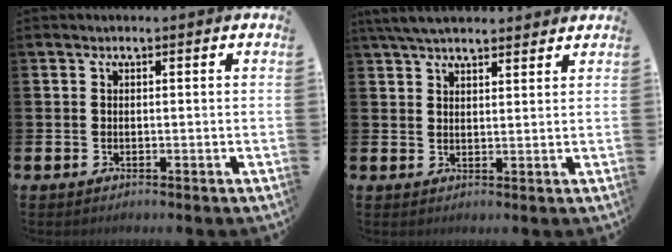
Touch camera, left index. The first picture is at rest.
{"total": 5.0, "force": [4.6, 1.2, 1.7], "torque": [-0.049, -0.005, 0.087]}